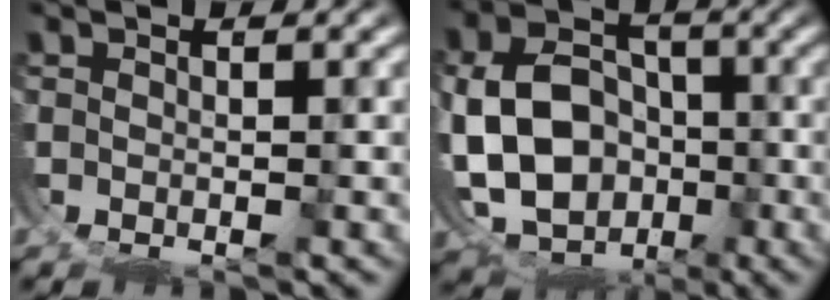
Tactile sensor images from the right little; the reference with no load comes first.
{"total": 14.5, "force": [-3.2, 12.7, 6.1], "torque": [-0.154, -0.063, -0.047]}